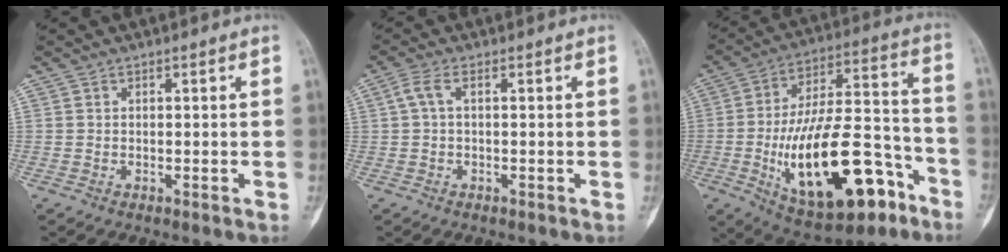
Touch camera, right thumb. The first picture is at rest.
{"total": 2.9, "force": [0.4, 1.1, 2.6], "torque": [-0.067, 0.015, 0.009]}
{"total": 26.5, "force": [-10.7, 11.5, 21.4], "torque": [-0.353, 0.054, -0.154]}